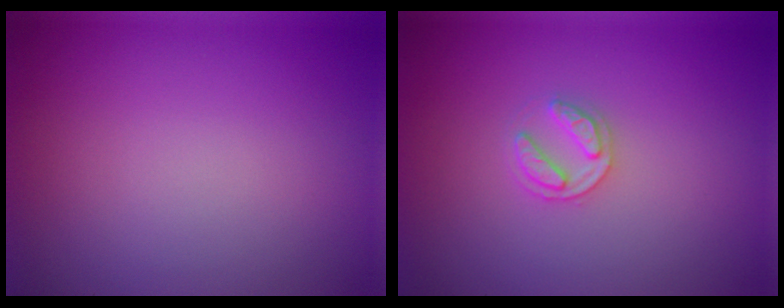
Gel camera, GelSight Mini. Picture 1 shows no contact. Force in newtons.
{"total": 2.0, "press": 2.0, "slide": 0.3}